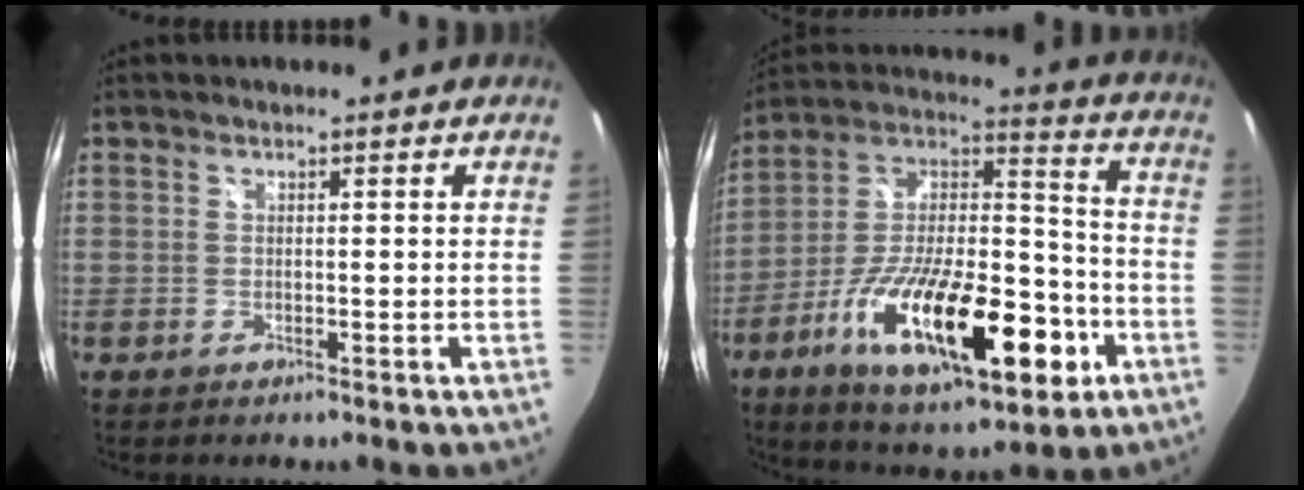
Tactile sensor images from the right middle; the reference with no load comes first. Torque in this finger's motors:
{"motor_torque": [2.14, 0.00, 1.05, 0.21]}